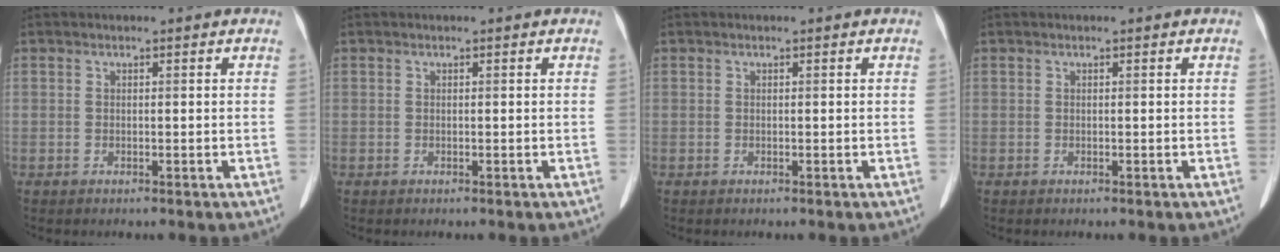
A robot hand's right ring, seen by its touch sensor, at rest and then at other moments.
{"total": 0.0}
{"total": 0.0}
{"total": 0.0}